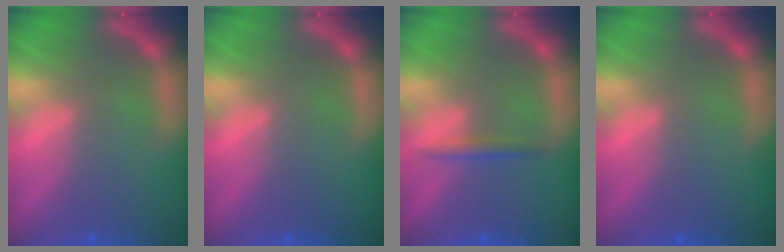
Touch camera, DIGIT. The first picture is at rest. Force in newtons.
{"total": 0.0}
{"total": 1.4}
{"total": 0.0}